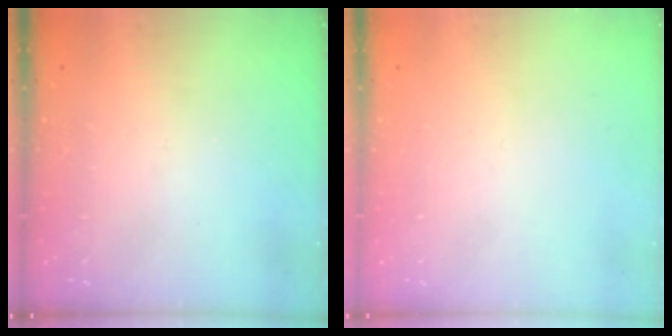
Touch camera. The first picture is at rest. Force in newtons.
{"total": 0.0}